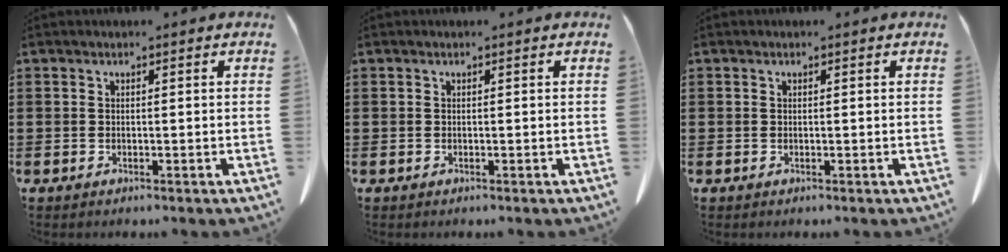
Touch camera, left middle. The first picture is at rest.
{"total": 0.0}
{"total": 0.0}